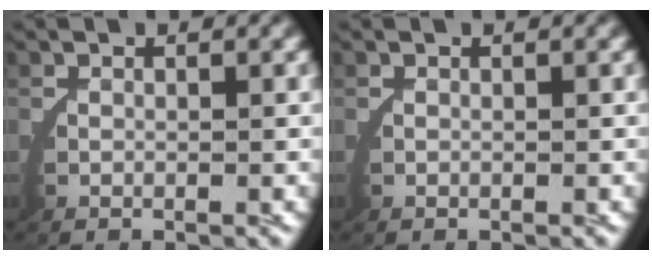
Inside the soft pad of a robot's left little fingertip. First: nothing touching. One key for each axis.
{"total": 0.0}